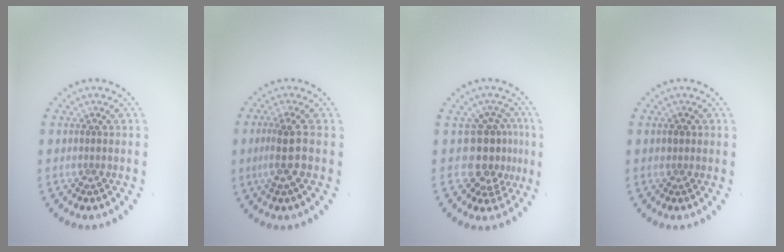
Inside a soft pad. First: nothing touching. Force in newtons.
{"total": 3.0, "press": 2.6, "slide": 1.4}
{"total": 3.9, "press": 3.2, "slide": 2.3}
{"total": 0.8, "press": 0.8, "slide": 0.3}